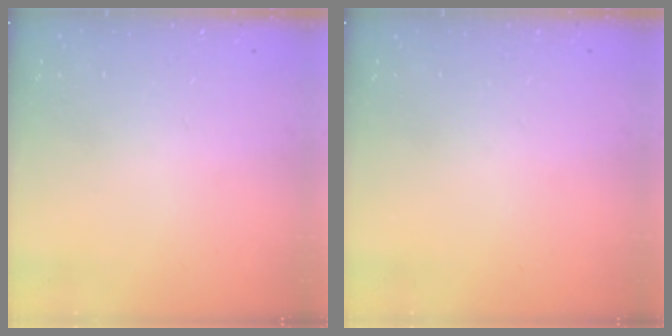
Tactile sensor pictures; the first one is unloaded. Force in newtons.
{"total": 0.0}